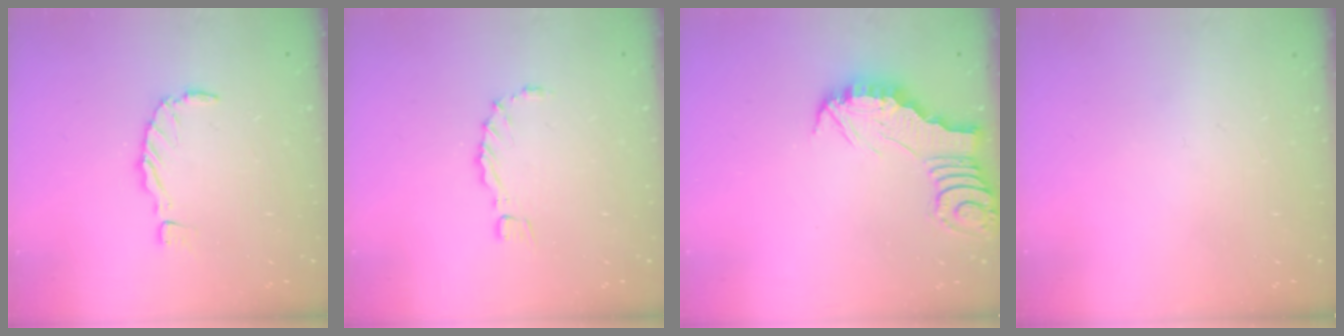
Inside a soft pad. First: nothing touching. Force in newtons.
{"total": 1.2, "press": 1.2, "slide": 0.3}
{"total": 2.6, "press": 2.6, "slide": 0.2}
{"total": 0.0}